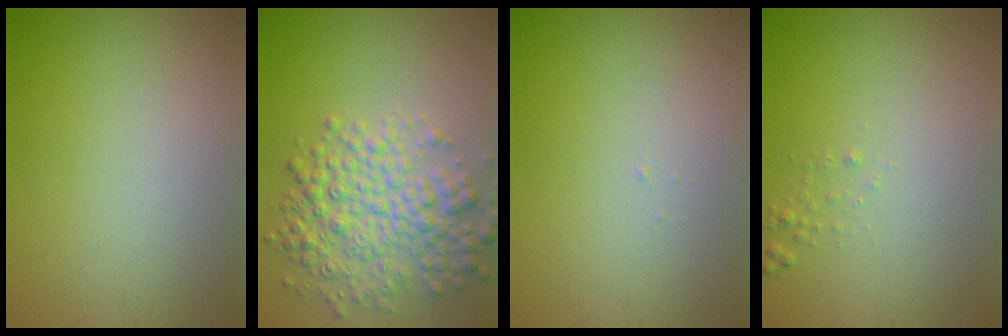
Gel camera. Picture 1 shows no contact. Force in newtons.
{"total": 5.8, "press": 5.8, "slide": 0.1}
{"total": 0.0}
{"total": 0.6, "press": 0.6, "slide": 0.0}